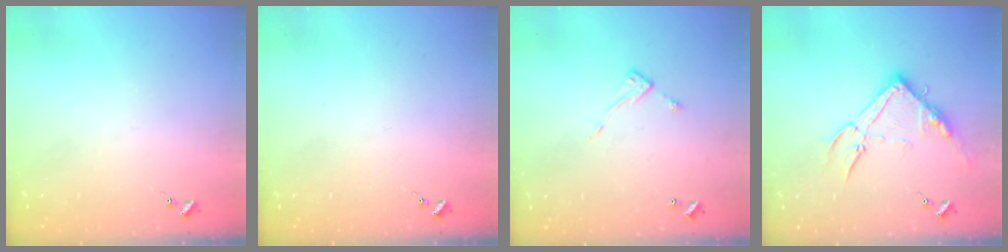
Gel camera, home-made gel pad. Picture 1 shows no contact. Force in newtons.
{"total": 0.0}
{"total": 6.7, "press": 6.7, "slide": 0.2}
{"total": 15.6, "press": 15.6, "slide": 0.6}